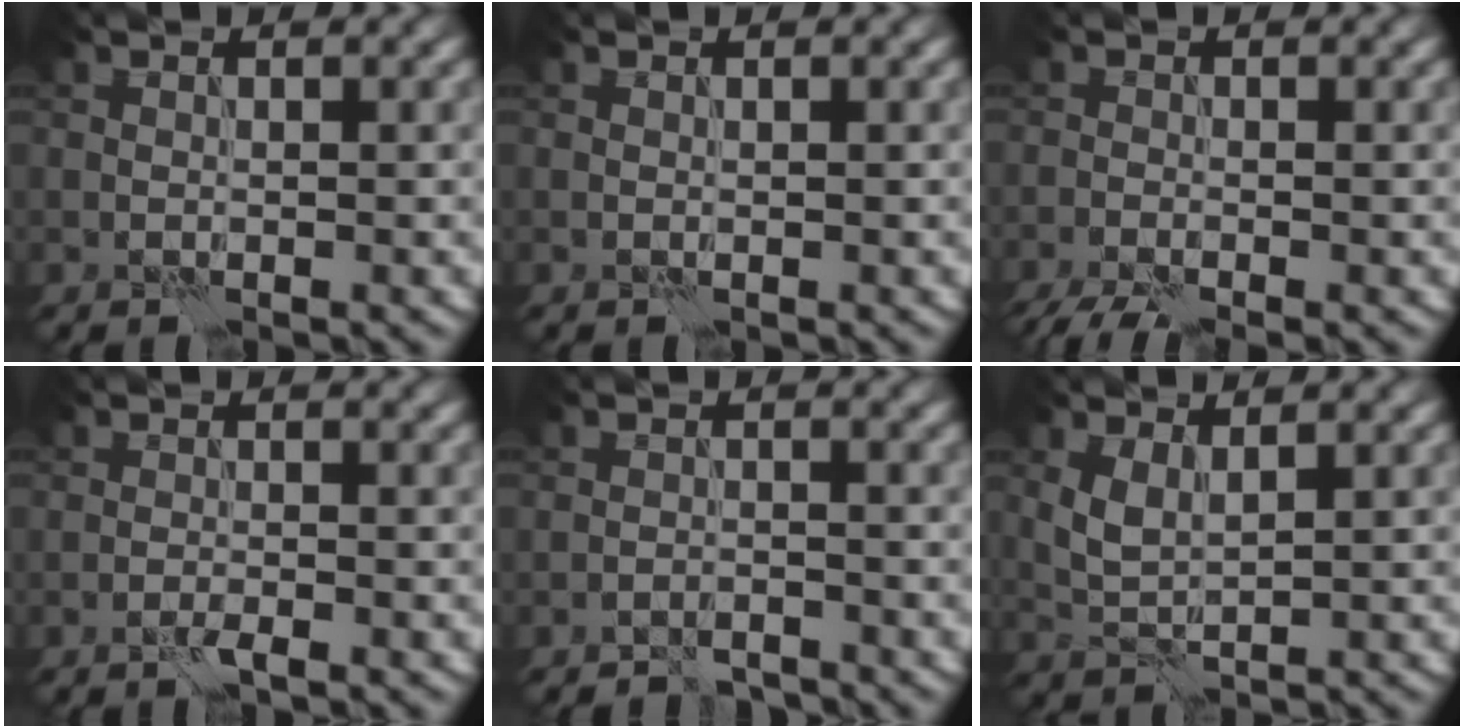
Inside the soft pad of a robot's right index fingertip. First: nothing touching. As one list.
[{"total": 0.0}, {"total": 3.1, "force": [-2.4, 0.5, 2.0], "torque": [-0.034, -0.009, -0.050]}, {"total": 1.0, "force": [-0.7, 0.1, 0.8], "torque": [-0.016, 0.002, -0.015]}, {"total": 1.5, "force": [-1.5, 0.3, 0.4], "torque": [-0.002, 0.005, -0.027]}, {"total": 2.3, "force": [1.3, 0.8, 1.8], "torque": [-0.045, -0.003, 0.028]}]